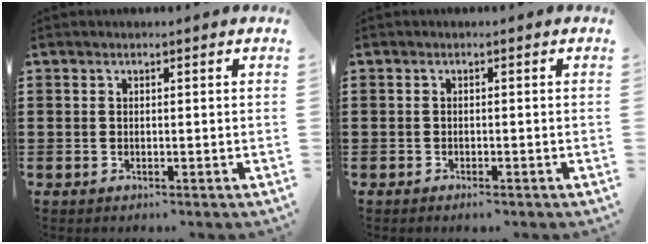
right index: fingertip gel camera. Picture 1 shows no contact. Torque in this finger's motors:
{"motor_torque": [0.29, 0.42, 0.08, 0.02]}